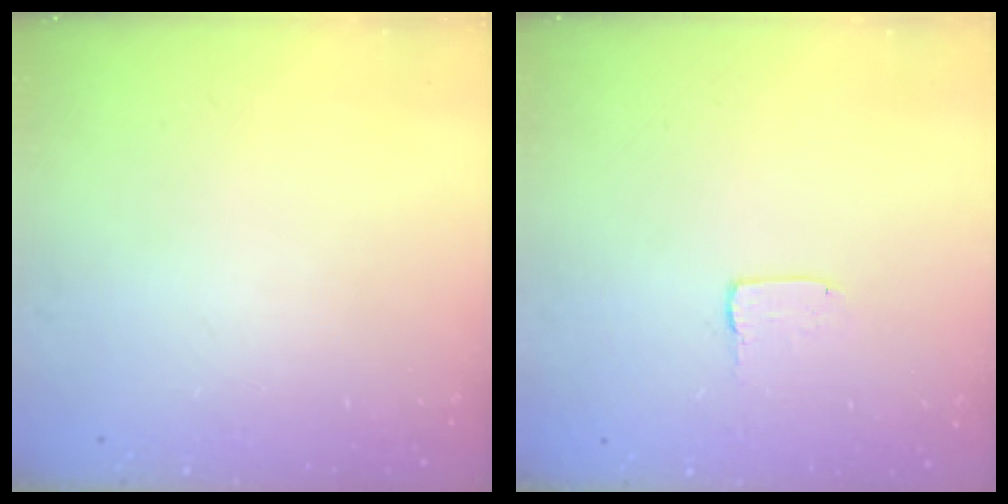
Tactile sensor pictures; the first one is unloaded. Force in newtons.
{"total": 1.7, "press": 1.6, "slide": 0.1}